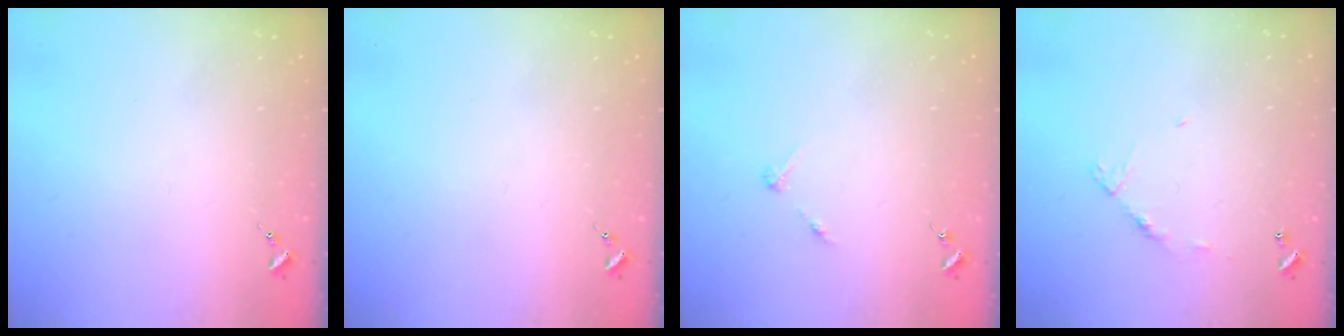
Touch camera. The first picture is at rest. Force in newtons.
{"total": 0.0}
{"total": 2.8, "press": 2.8, "slide": 0.3}
{"total": 6.2, "press": 6.2, "slide": 0.4}